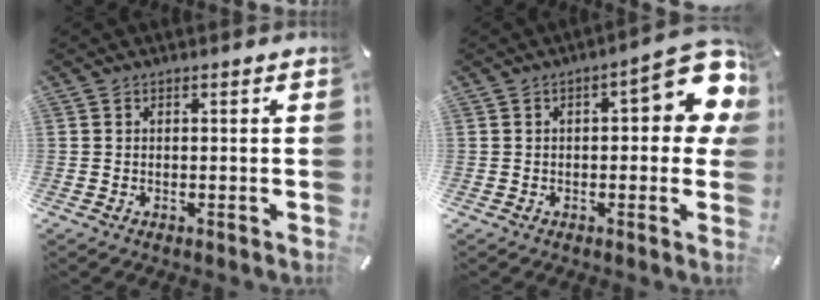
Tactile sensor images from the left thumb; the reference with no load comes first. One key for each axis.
{"total": 14.2, "fx": 4.2, "fy": 5.8, "fz": 12.3, "tx": -0.144, "ty": -0.031, "tz": 0.066}